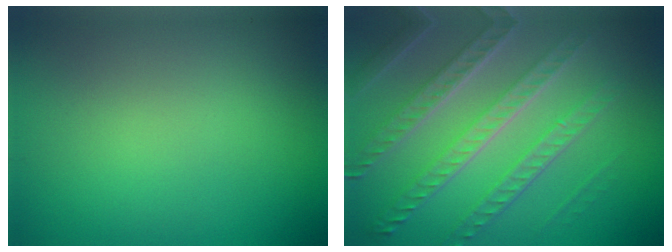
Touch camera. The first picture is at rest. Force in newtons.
{"total": 7.6, "press": 5.4, "slide": 5.3}